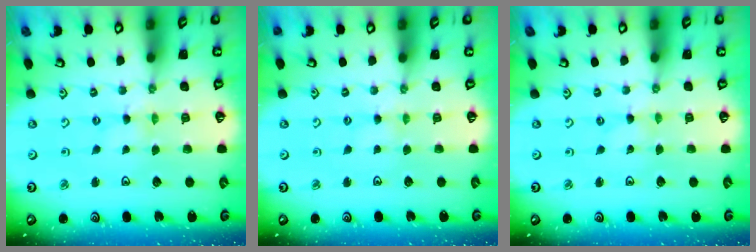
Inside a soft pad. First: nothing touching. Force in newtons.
{"total": 2.4, "press": 2.4, "slide": 0.4}
{"total": 0.0}